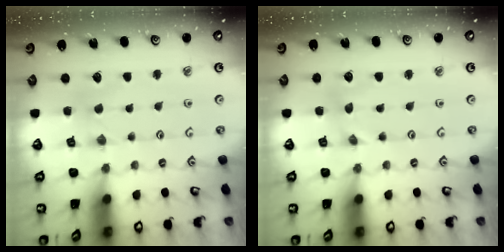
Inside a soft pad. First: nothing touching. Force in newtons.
{"total": 0.0}